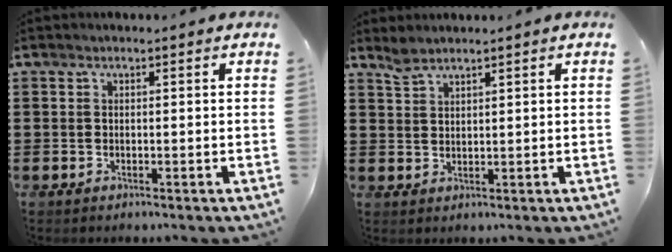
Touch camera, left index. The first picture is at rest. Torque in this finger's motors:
{"motor_torque": [-0.84, 0.96, -0.02, -0.01]}